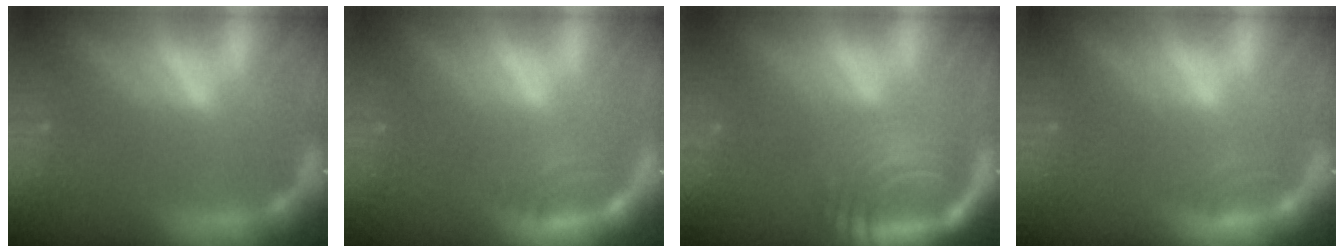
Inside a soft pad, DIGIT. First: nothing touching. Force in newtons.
{"total": 2.5}
{"total": 8.5}
{"total": 1.5}